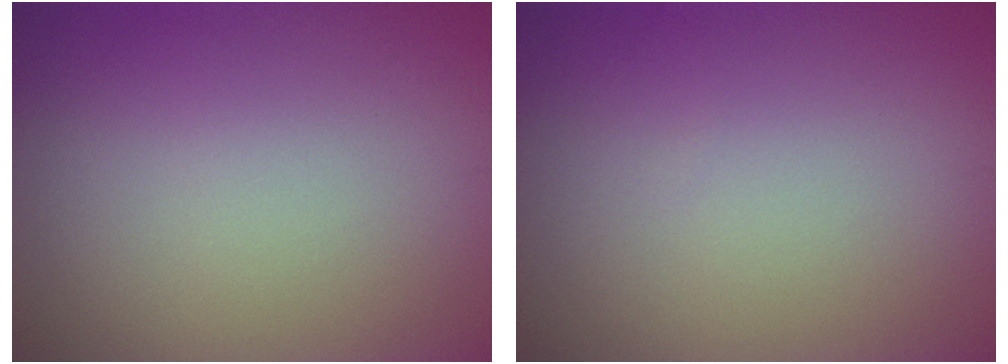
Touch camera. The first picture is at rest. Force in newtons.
{"total": 0.0}